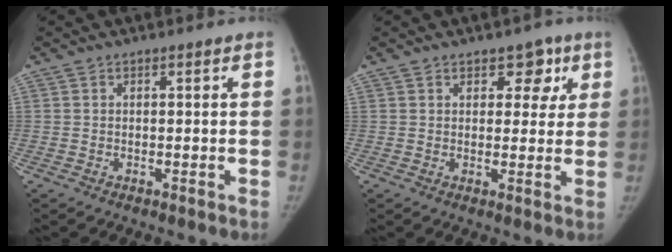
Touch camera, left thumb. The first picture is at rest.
{"total": 5.1, "force": [2.5, 3.6, 2.7], "torque": [0.004, -0.007, 0.027]}